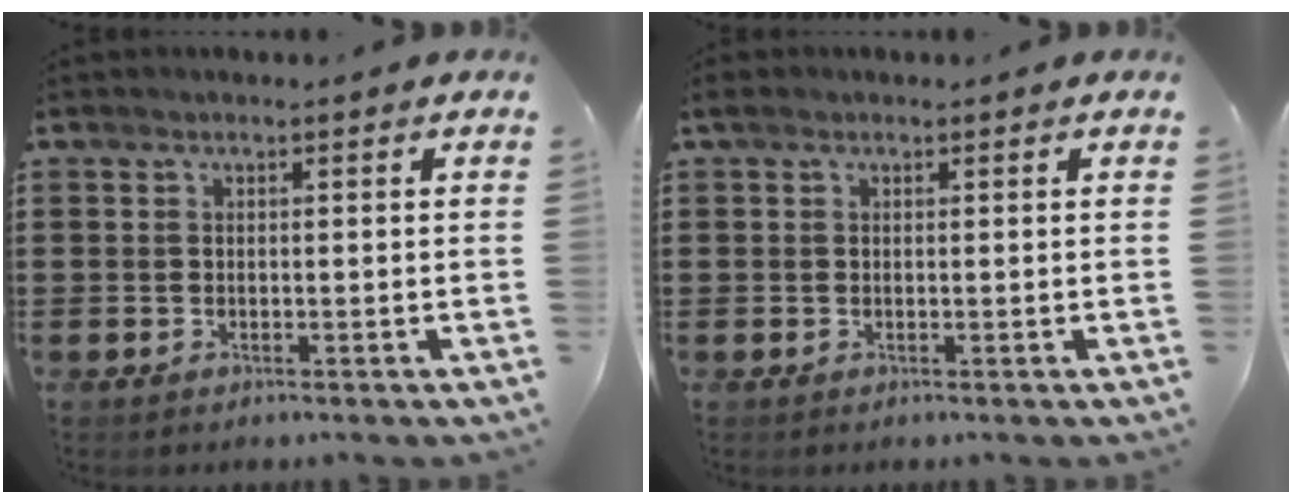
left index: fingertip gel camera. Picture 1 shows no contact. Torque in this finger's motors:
{"motor_torque": [0.69, -0.41, 0.19, 0.00]}